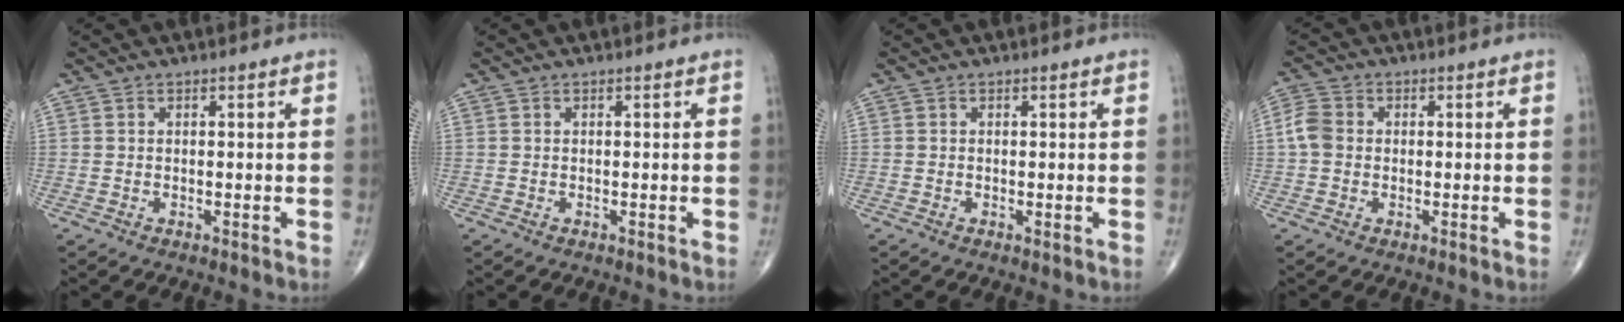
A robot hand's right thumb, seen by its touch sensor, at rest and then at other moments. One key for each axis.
{"total": 0.0}
{"total": 0.0}
{"total": 4.3, "fx": -0.1, "fy": 3.5, "fz": 2.5, "tx": -0.051, "ty": 0.011, "tz": -0.010}